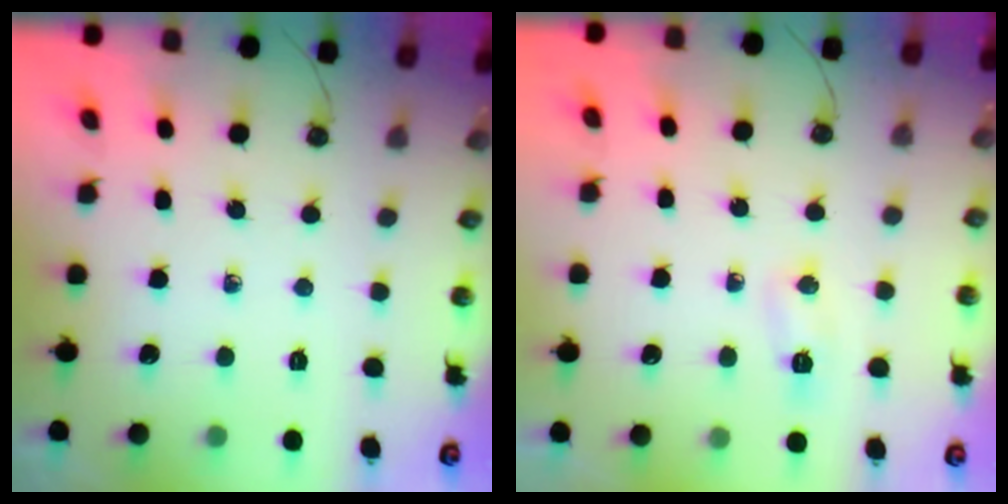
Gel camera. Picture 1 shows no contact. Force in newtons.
{"total": 4.2, "press": 4.1, "slide": 0.5}